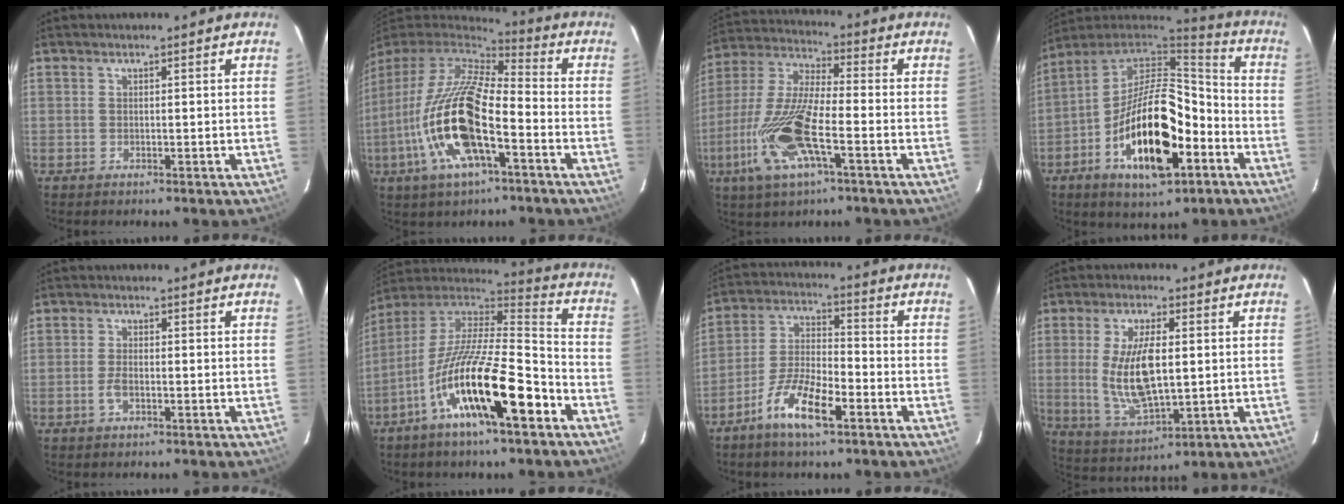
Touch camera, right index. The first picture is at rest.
{"total": 21.1, "force": [-7.8, 7.0, 18.3], "torque": [-0.365, -0.036, -0.152]}
{"total": 17.1, "force": [-6.5, 4.9, 15.0], "torque": [-0.326, -0.016, -0.134]}
{"total": 22.2, "force": [-8.2, 9.9, 18.0], "torque": [-0.335, -0.008, -0.141]}
{"total": 2.6, "force": [-1.1, 1.1, 2.1], "torque": [-0.048, 0.001, -0.023]}
{"total": 21.6, "force": [-10.4, 5.1, 18.2], "torque": [-0.313, -0.030, -0.191]}
{"total": 10.9, "force": [-6.5, 3.0, 8.2], "torque": [-0.173, -0.002, -0.125]}
{"total": 13.1, "force": [0.5, 5.3, 11.9], "torque": [-0.235, -0.012, 0.021]}